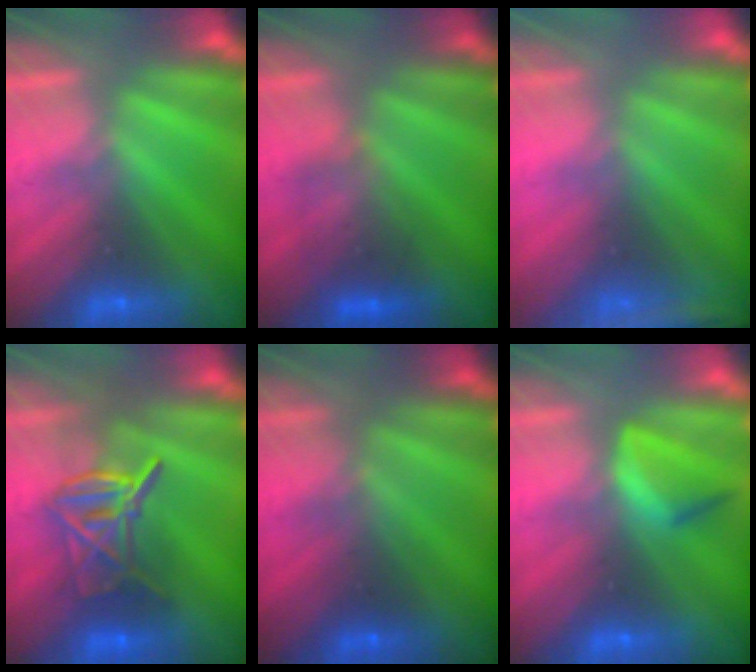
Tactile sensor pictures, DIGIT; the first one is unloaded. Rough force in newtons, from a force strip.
{"total": 2.4}
{"total": 2.7}
{"total": 7.5}
{"total": 2.0}
{"total": 4.6}